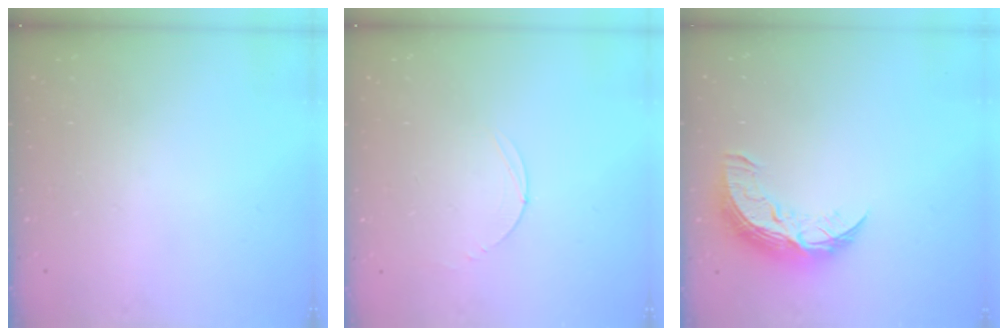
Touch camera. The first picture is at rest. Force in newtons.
{"total": 2.8, "press": 2.8, "slide": 0.3}
{"total": 10.7, "press": 10.6, "slide": 0.6}